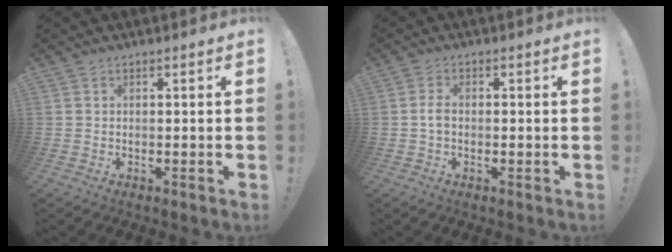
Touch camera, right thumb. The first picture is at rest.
{"total": 2.6, "force": [-0.6, 1.4, 2.0], "torque": [-0.044, 0.011, -0.009]}